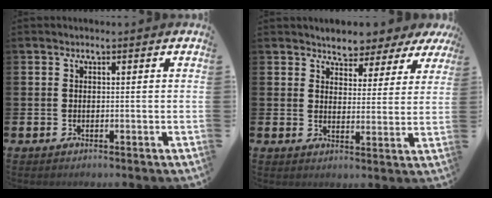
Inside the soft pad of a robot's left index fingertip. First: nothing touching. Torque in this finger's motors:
{"motor_torque": [1.21, -0.93, 0.78, 0.03]}